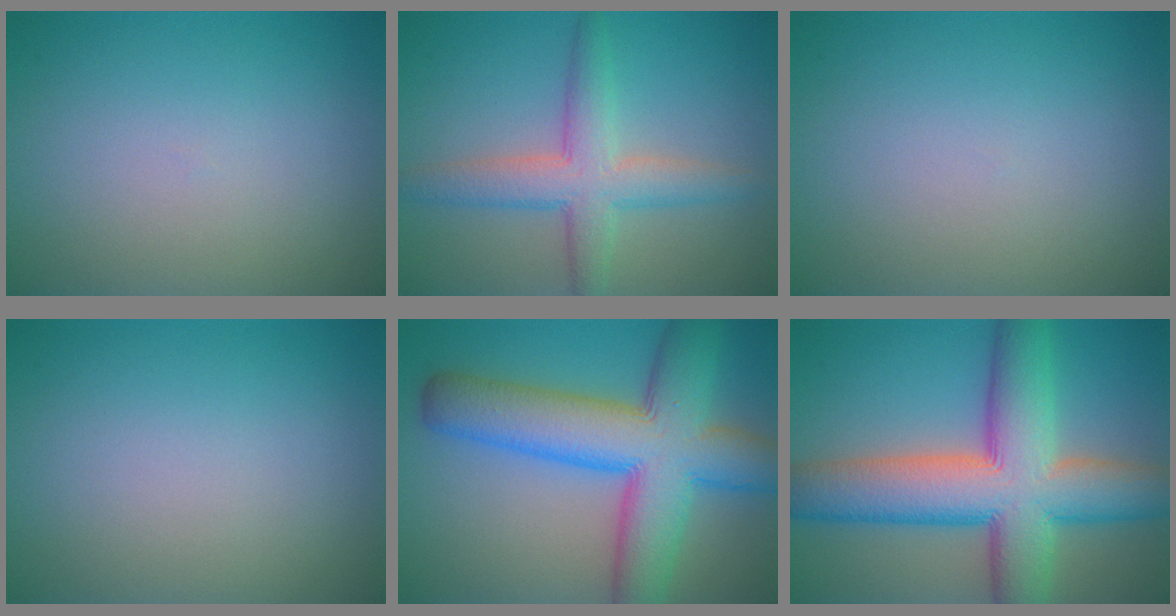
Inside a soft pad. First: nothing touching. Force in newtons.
{"total": 4.8, "press": 4.8, "slide": 0.2}
{"total": 0.0}
{"total": 0.0}
{"total": 11.6, "press": 11.6, "slide": 0.3}
{"total": 12.3, "press": 12.3, "slide": 0.6}